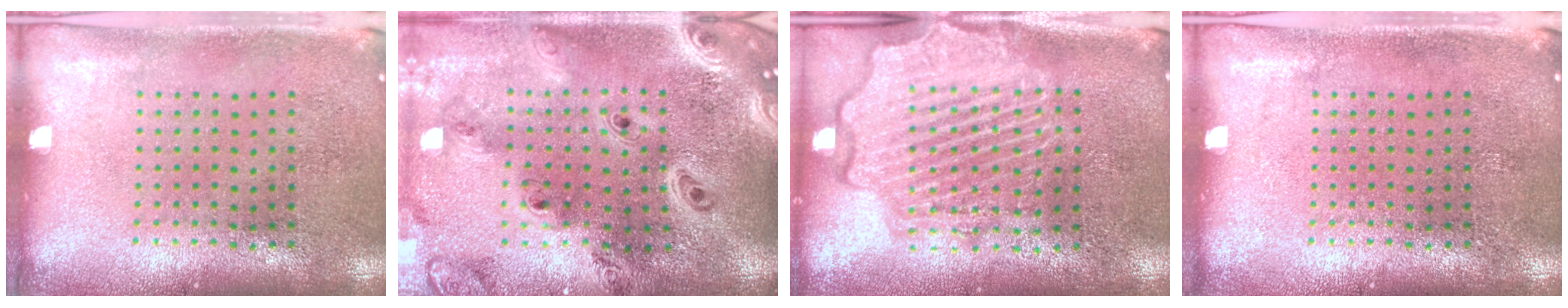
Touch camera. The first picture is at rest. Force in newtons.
{"total": 3.5, "press": 2.8, "slide": 2.1}
{"total": 3.9, "press": 3.9, "slide": 0.4}
{"total": 0.0}